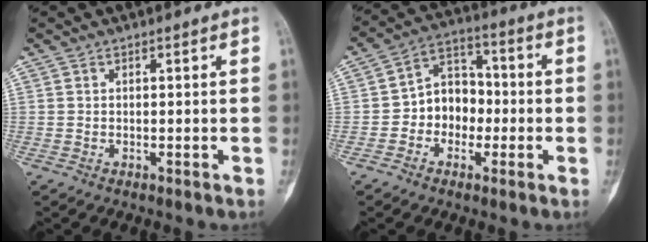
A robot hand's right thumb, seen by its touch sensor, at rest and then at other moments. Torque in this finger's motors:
{"motor_torque": [-0.26, 0.22, 0.46, -0.54, 0.05]}